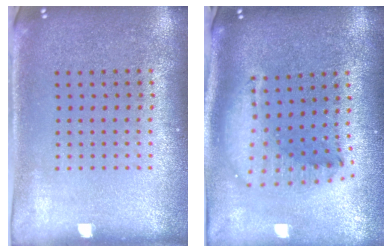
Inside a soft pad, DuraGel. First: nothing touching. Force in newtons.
{"total": 1.8, "press": 1.4, "slide": 1.0}